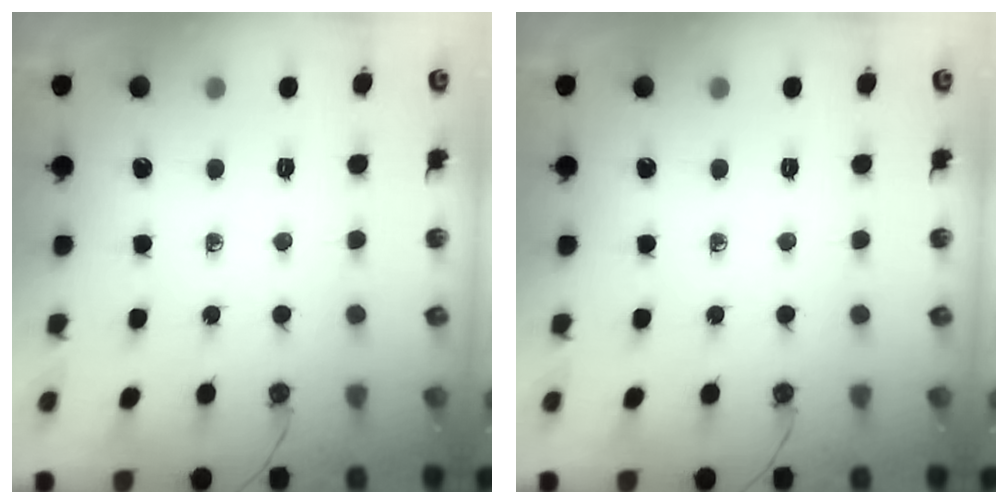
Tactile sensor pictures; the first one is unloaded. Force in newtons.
{"total": 0.0}